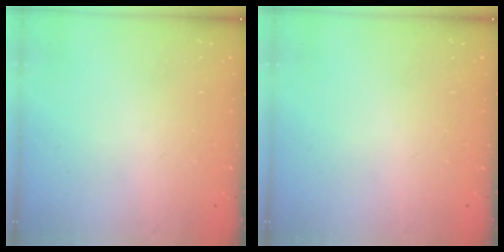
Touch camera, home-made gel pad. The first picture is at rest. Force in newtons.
{"total": 0.0}